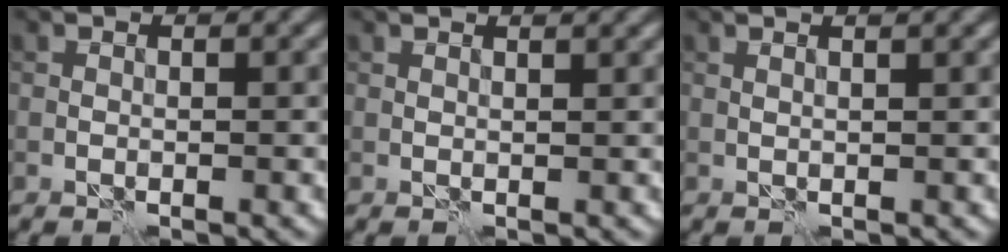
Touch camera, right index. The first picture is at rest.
{"total": 1.9, "force": [1.4, 0.5, 1.1], "torque": [-0.012, 0.002, 0.009]}
{"total": 3.4, "force": [2.0, 1.4, 2.4], "torque": [-0.014, 0.023, 0.000]}